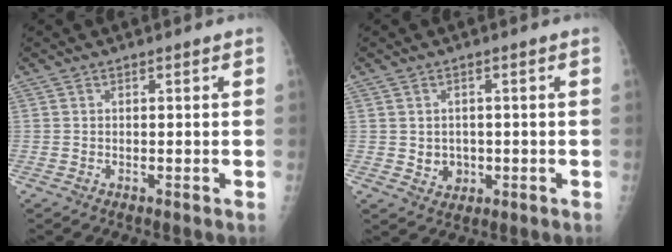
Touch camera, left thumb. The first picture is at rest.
{"total": 3.3, "force": [-0.2, 3.0, 1.4], "torque": [-0.006, 0.000, 0.007]}